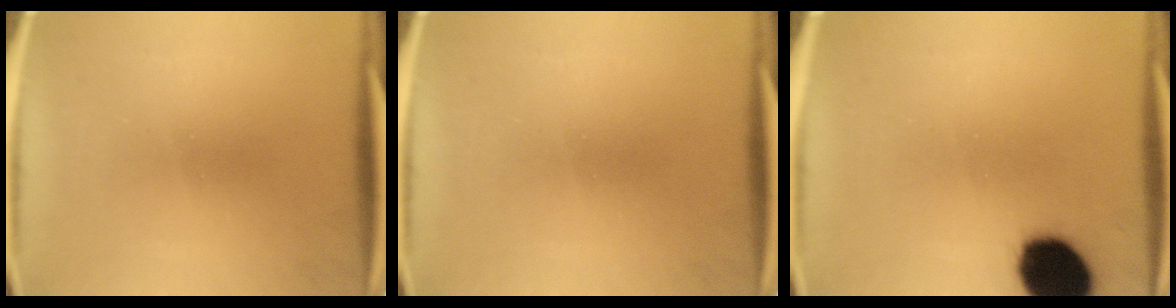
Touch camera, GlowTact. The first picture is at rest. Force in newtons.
{"total": 0.0}
{"total": 15.1}